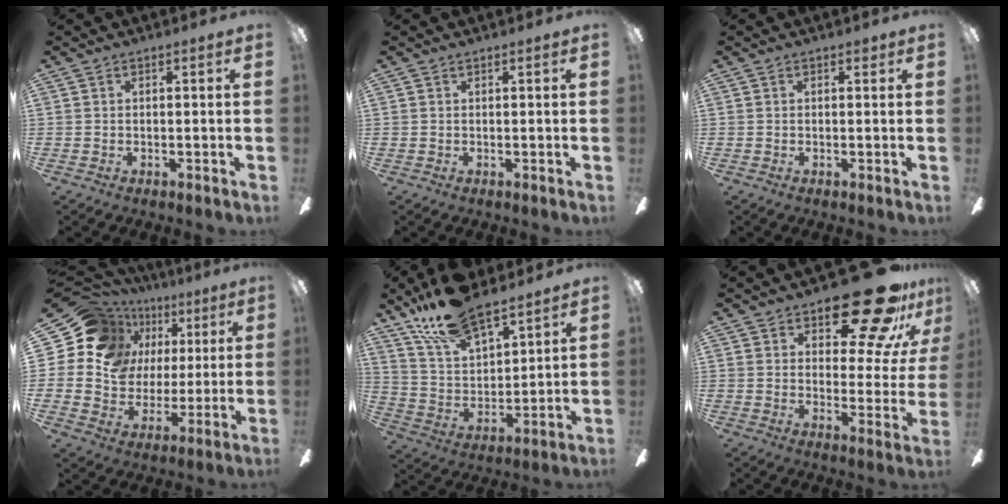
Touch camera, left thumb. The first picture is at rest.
{"total": 0.0}
{"total": 0.8, "force": [0.6, 0.5, 0.4], "torque": [0.000, 0.000, 0.008]}
{"total": 14.8, "force": [4.1, 13.3, 4.8], "torque": [-0.088, -0.019, 0.092]}
{"total": 16.7, "force": [13.4, 6.0, 7.9], "torque": [-0.162, -0.075, 0.241]}
{"total": 23.6, "force": [16.1, 9.8, 14.3], "torque": [-0.192, -0.096, 0.266]}